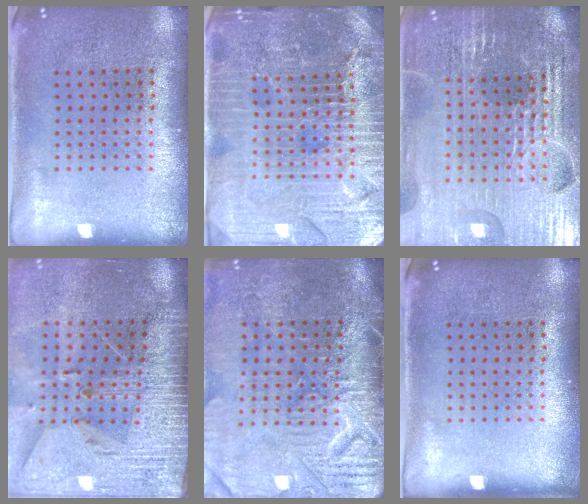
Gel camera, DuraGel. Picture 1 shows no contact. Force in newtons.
{"total": 5.2, "press": 4.8, "slide": 2.1}
{"total": 4.7, "press": 4.5, "slide": 1.5}
{"total": 3.9, "press": 3.2, "slide": 2.2}
{"total": 4.8, "press": 4.2, "slide": 2.4}
{"total": 0.0}